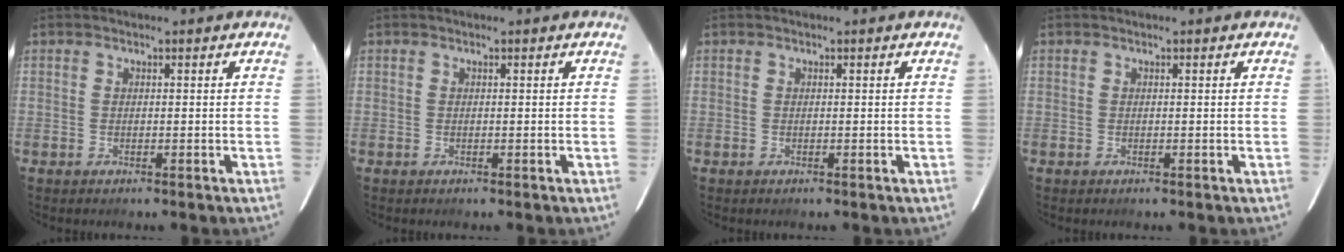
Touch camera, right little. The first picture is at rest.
{"total": 0.0}
{"total": 0.0}
{"total": 0.0}